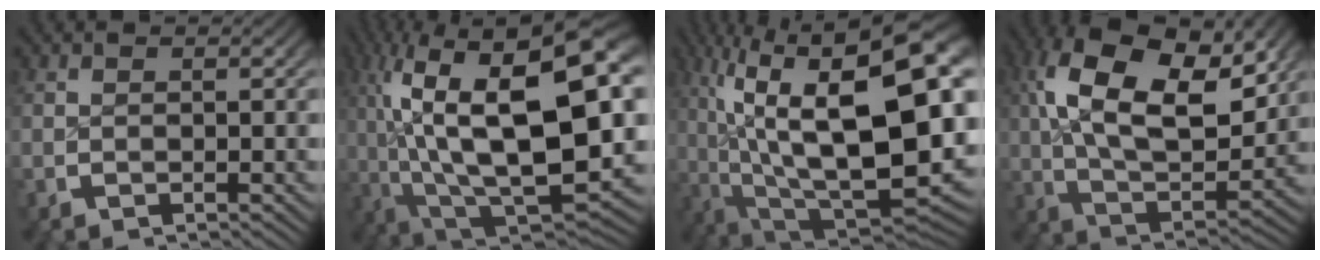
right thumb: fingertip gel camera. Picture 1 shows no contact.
{"total": 20.0, "force": [0.3, 11.5, 16.3], "torque": [-0.301, -0.068, 0.033]}
{"total": 21.6, "force": [1.3, 11.8, 18.0], "torque": [-0.296, -0.050, 0.049]}
{"total": 11.8, "force": [2.4, 6.4, 9.7], "torque": [-0.201, -0.033, 0.052]}